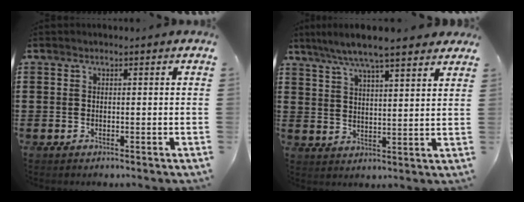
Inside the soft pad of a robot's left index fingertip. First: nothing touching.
{"total": 6.7, "force": [5.7, 0.6, 3.5], "torque": [-0.085, -0.013, 0.101]}